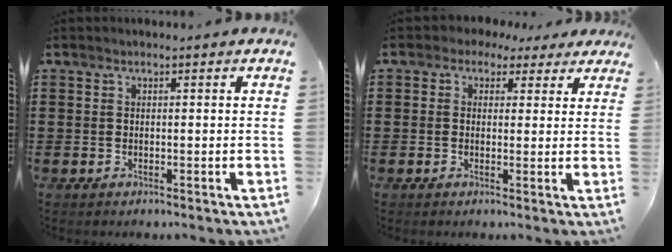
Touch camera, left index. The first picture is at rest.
{"total": 2.4, "force": [1.3, 2.0, 0.7], "torque": [-0.025, 0.009, 0.021]}